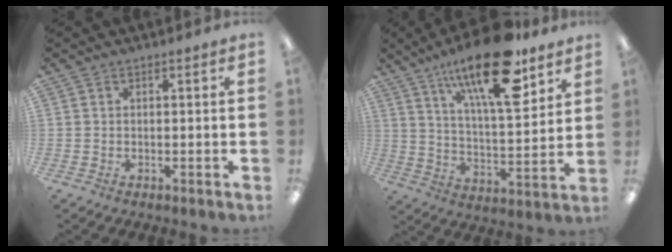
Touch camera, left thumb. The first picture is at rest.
{"total": 22.2, "force": [14.2, 7.3, 15.4], "torque": [-0.248, -0.076, 0.230]}